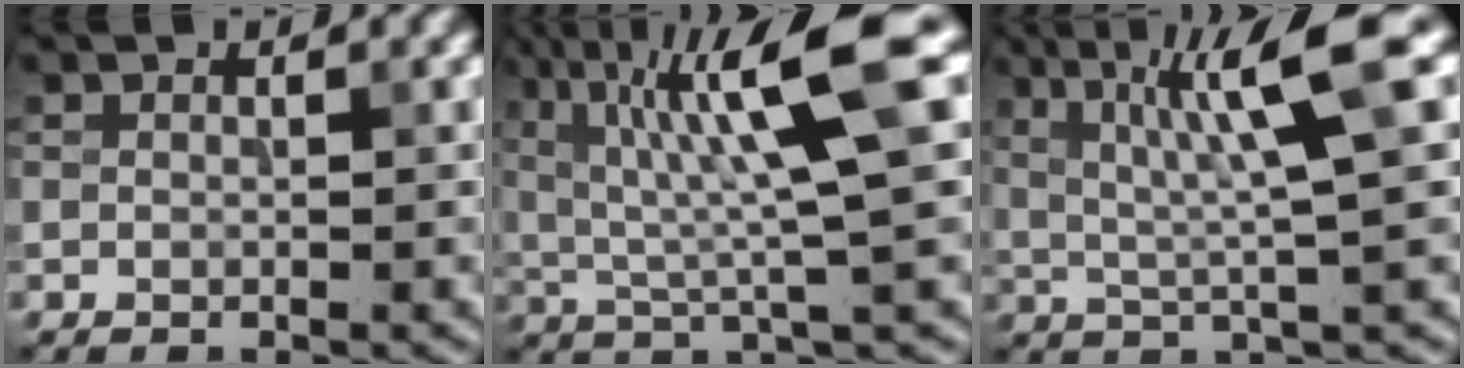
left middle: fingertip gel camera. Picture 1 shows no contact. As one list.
[{"total": 10.7, "force": [3.3, 1.7, 10.0], "torque": [-0.160, 0.013, 0.060]}, {"total": 8.0, "force": [2.3, 0.8, 7.6], "torque": [-0.130, 0.016, 0.040]}]